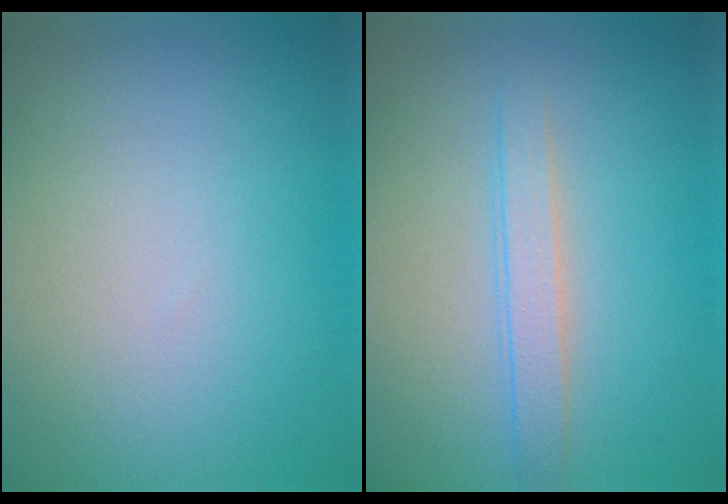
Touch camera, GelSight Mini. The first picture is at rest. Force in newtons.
{"total": 2.1, "press": 2.1, "slide": 0.1}